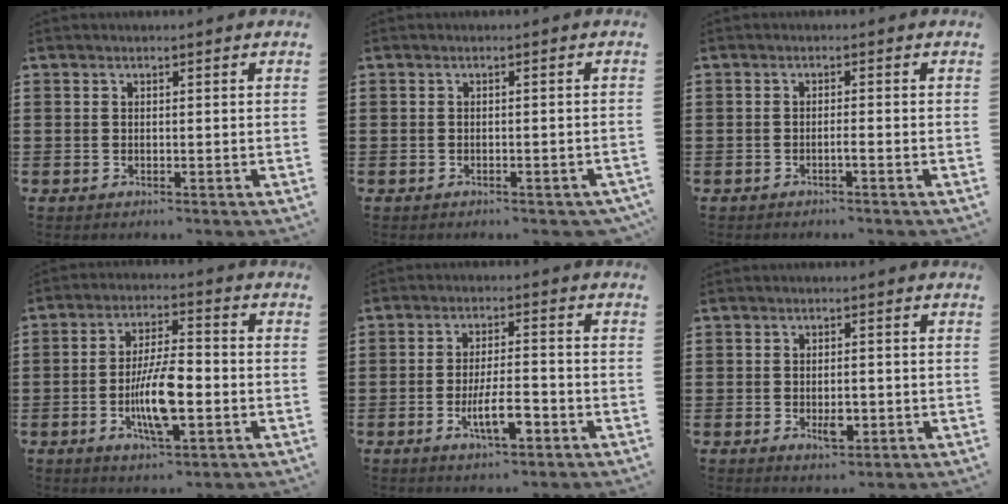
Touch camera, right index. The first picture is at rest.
{"total": 0.8, "force": [-0.7, 0.2, 0.4], "torque": [-0.011, -0.004, -0.013]}
{"total": 1.0, "force": [-0.5, -0.2, 0.9], "torque": [-0.015, -0.005, -0.009]}
{"total": 10.1, "force": [-2.4, 3.2, 9.2], "torque": [-0.185, -0.006, -0.044]}
{"total": 6.8, "force": [-2.8, 2.1, 5.8], "torque": [-0.113, -0.007, -0.052]}
{"total": 3.2, "force": [-0.7, 1.3, 2.9], "torque": [-0.050, 0.002, -0.011]}